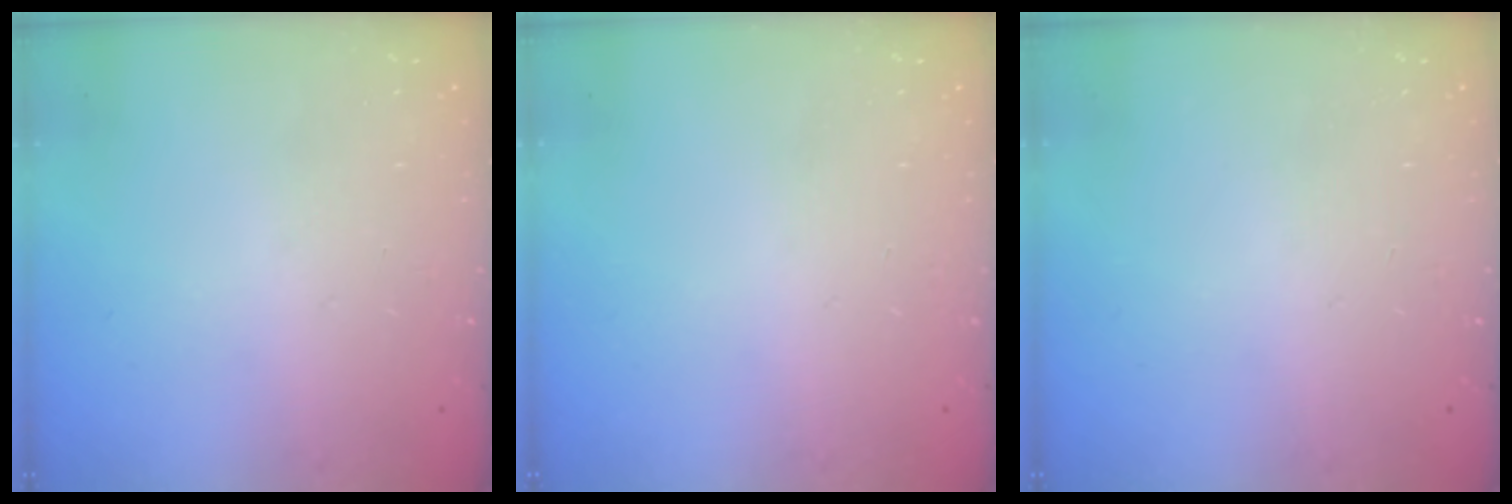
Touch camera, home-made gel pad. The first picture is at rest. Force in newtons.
{"total": 0.0}
{"total": 0.0}